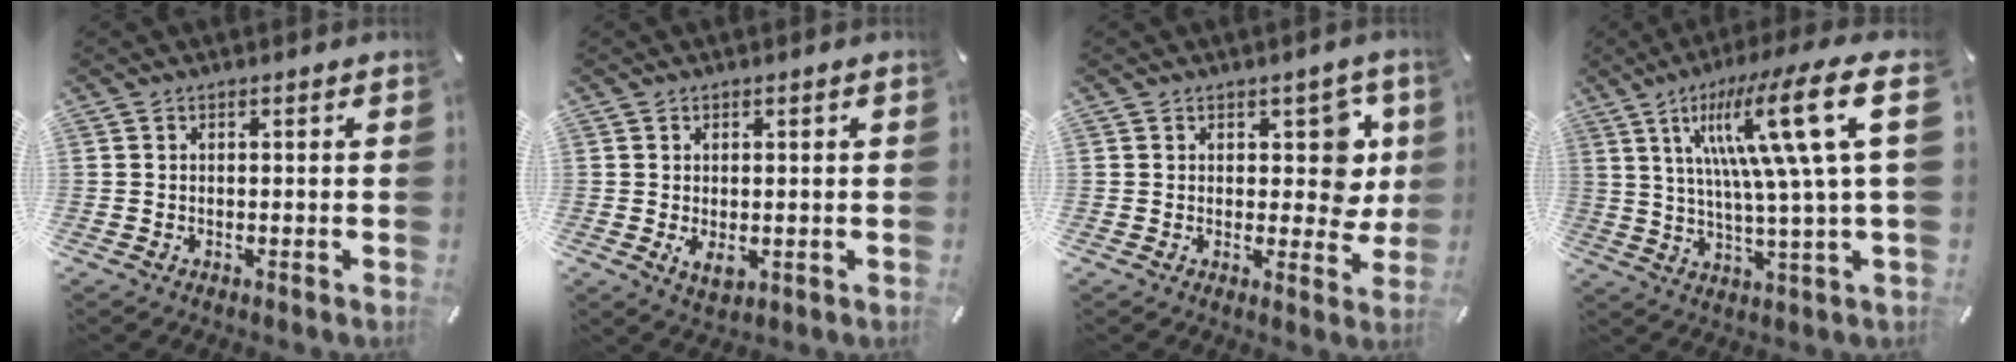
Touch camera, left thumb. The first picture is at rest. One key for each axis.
{"total": 3.6, "fx": -0.6, "fy": 2.2, "fz": 2.8, "tx": -0.046, "ty": -0.008, "tz": -0.015}
{"total": 9.5, "fx": 3.1, "fy": 6.2, "fz": 6.5, "tx": -0.061, "ty": -0.016, "tz": 0.050}
{"total": 22.3, "fx": 6.6, "fy": 3.2, "fz": 21.0, "tx": -0.352, "ty": -0.028, "tz": 0.084}